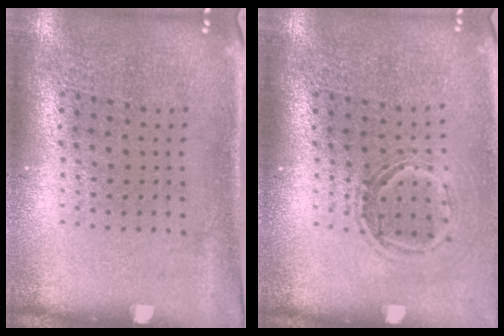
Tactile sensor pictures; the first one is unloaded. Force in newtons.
{"total": 1.5, "press": 1.2, "slide": 0.9}